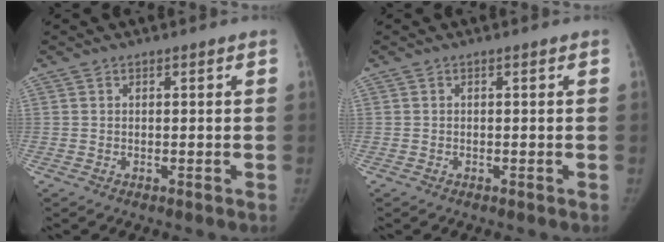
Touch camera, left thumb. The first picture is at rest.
{"total": 0.0}